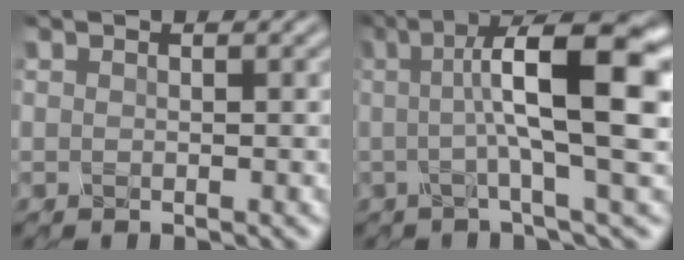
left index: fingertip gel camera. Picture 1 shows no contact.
{"total": 10.7, "force": [1.0, 2.1, 10.4], "torque": [-0.131, 0.019, 0.009]}